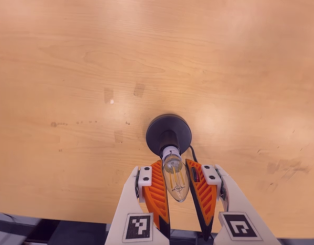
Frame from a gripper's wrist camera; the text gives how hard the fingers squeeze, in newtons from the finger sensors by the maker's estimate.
{"total": 12.0, "left": 11.4, "right": 12.6}